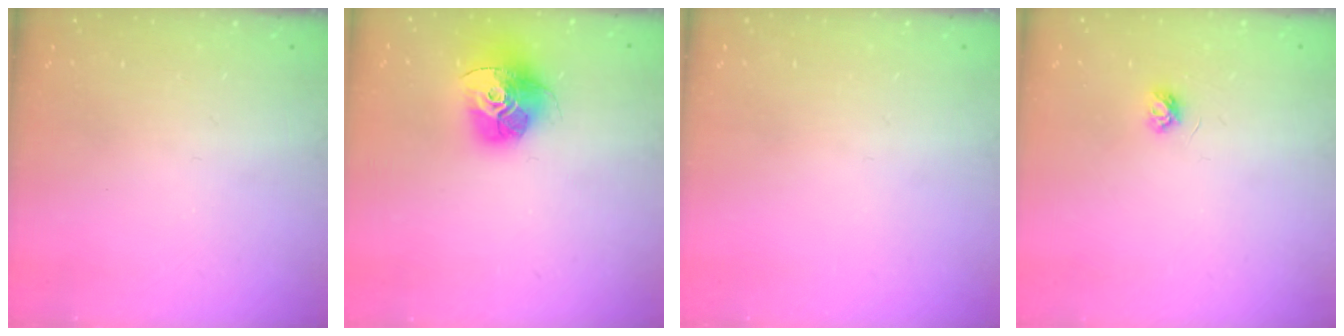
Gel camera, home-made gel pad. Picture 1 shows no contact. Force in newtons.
{"total": 15.8, "press": 15.7, "slide": 1.6}
{"total": 0.0}
{"total": 3.3, "press": 3.3, "slide": 0.3}